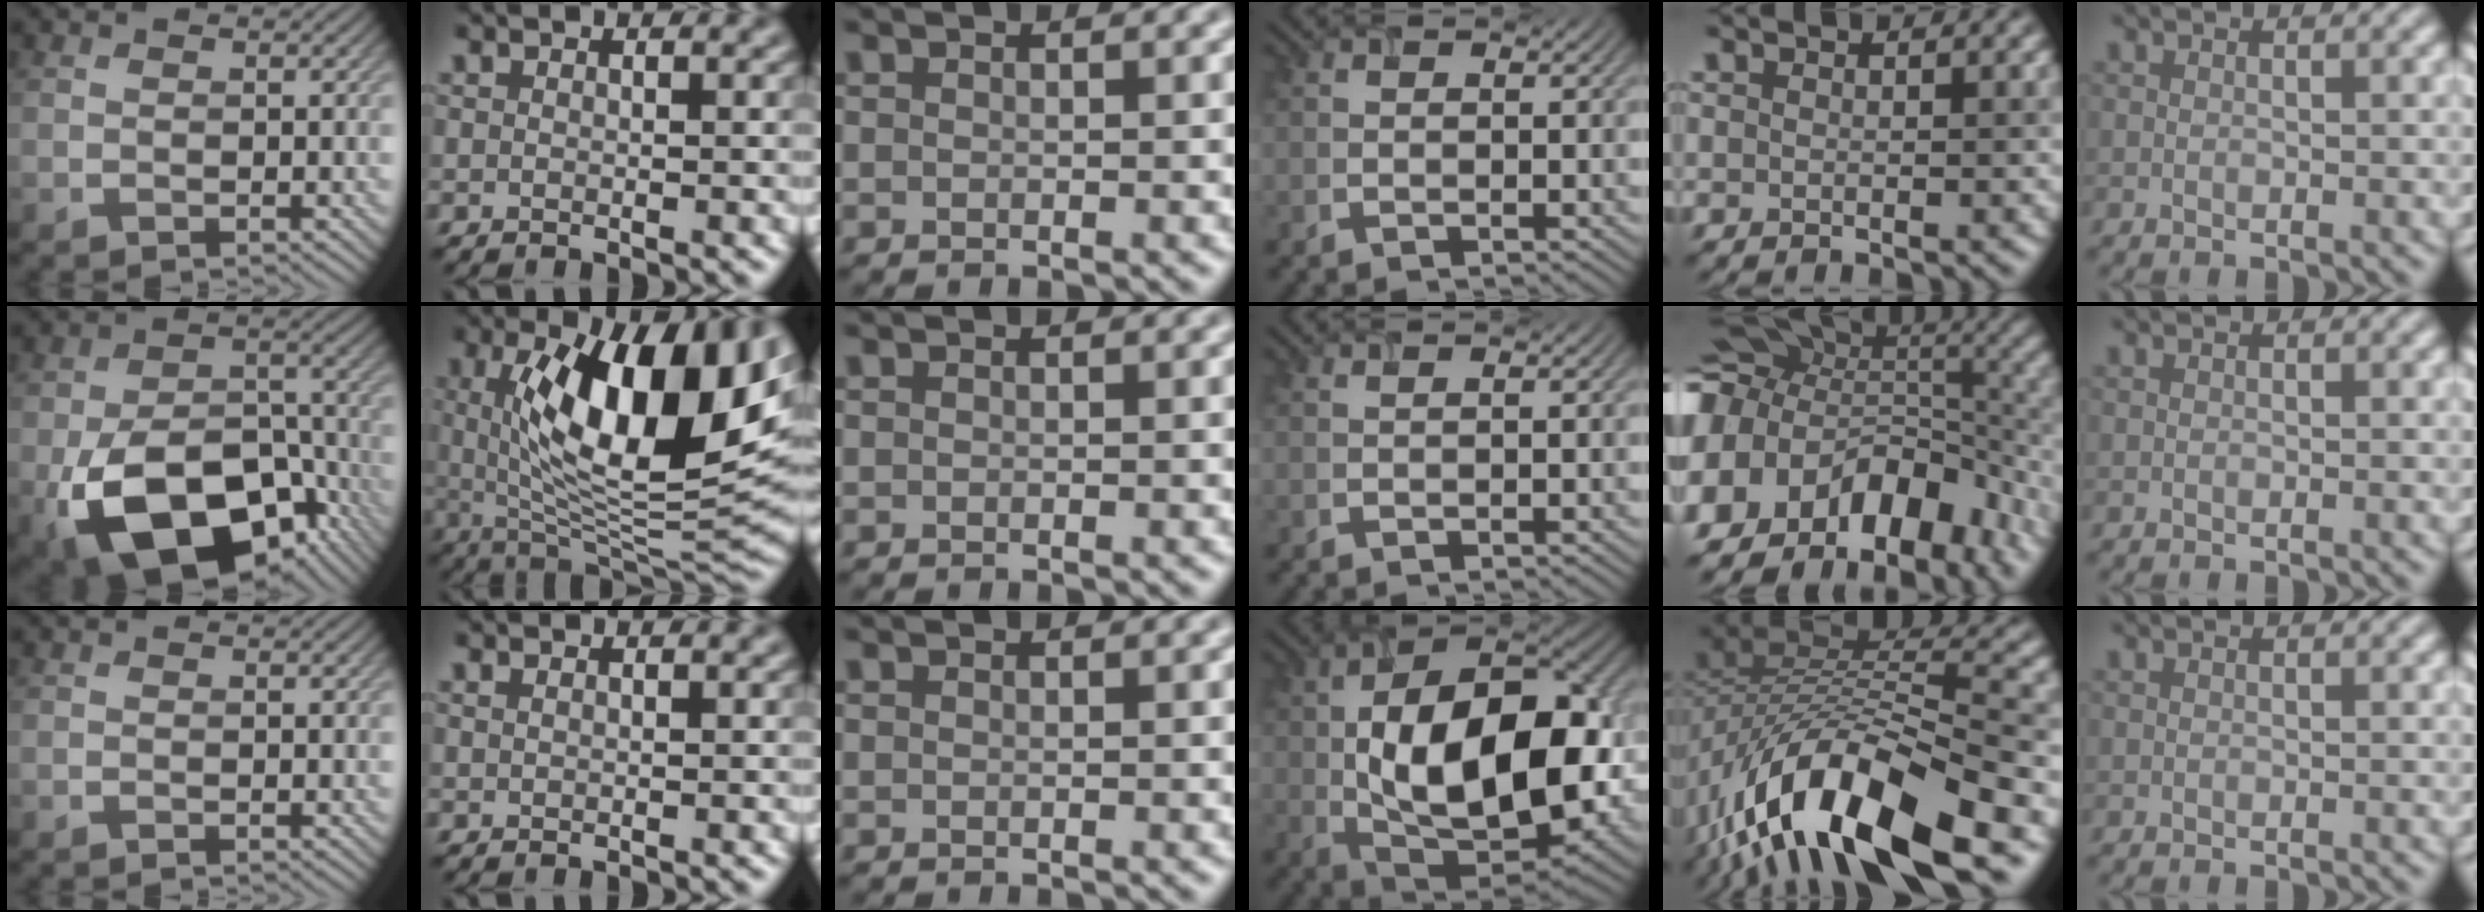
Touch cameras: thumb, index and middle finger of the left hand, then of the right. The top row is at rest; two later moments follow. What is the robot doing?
{"motion": "extract", "object": "airpods case & airpods"}